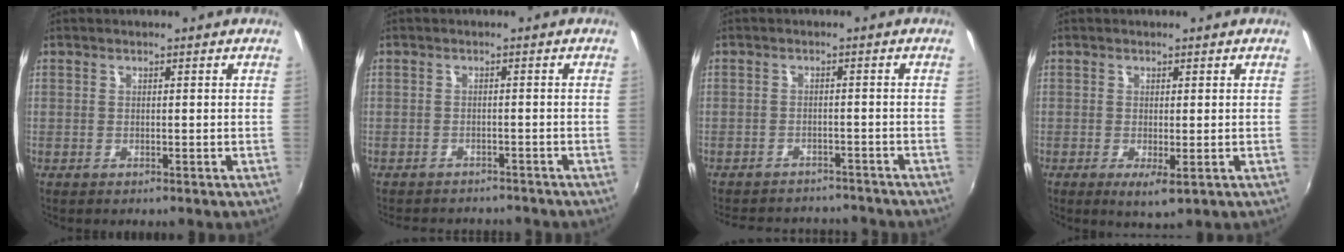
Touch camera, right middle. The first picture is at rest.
{"total": 5.9, "force": [-5.4, 2.1, 1.5], "torque": [-0.042, -0.003, -0.076]}
{"total": 11.2, "force": [-10.0, 3.9, 3.3], "torque": [-0.081, 0.010, -0.133]}
{"total": 2.7, "force": [-0.5, 0.4, 2.6], "torque": [-0.048, -0.011, -0.006]}